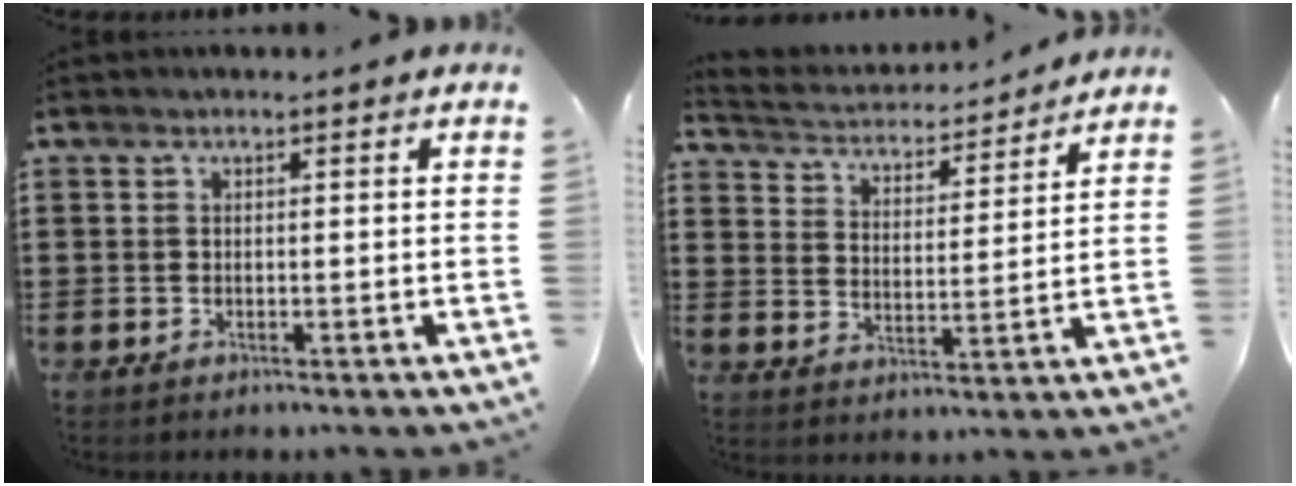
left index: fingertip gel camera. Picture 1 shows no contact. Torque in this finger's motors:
{"motor_torque": [0.19, 0.18, 0.04, -0.01]}